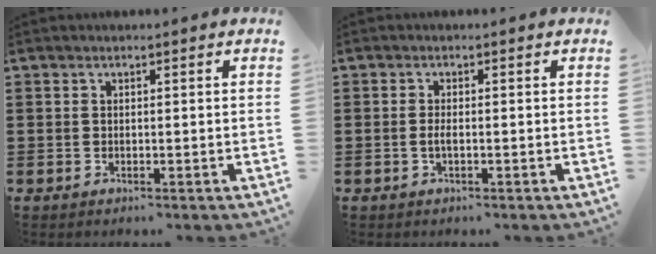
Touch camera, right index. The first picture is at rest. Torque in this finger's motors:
{"motor_torque": [0.98, 1.16, 0.03, 0.04]}